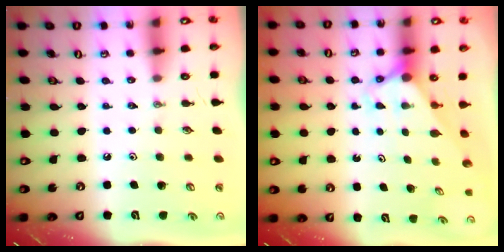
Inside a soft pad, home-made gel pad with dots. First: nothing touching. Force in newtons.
{"total": 2.8, "press": 2.8, "slide": 0.0}